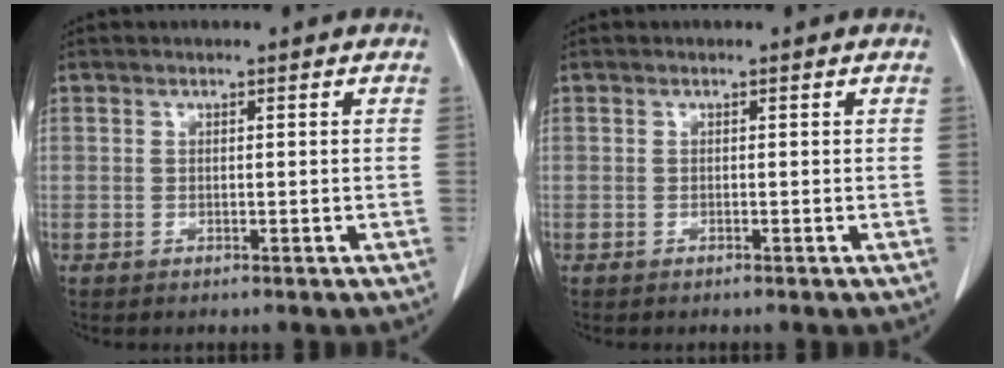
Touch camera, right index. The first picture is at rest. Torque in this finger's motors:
{"motor_torque": [-0.01, -0.01, 0.00, -0.02]}